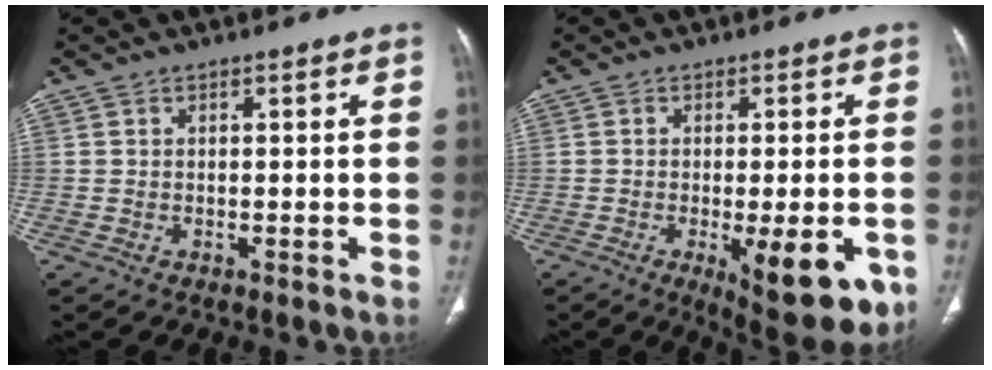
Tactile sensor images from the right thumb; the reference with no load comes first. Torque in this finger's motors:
{"motor_torque": [1.47, 1.23, -0.01, -0.08, 0.33]}